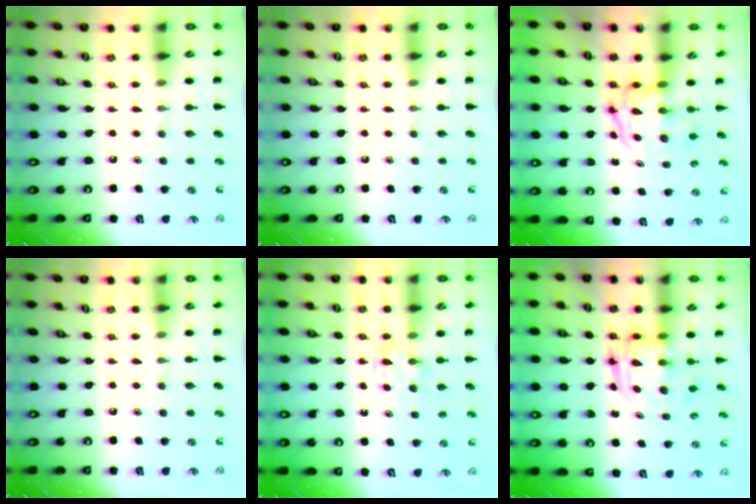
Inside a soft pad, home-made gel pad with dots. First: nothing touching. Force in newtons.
{"total": 0.0}
{"total": 3.8, "press": 3.7, "slide": 0.5}
{"total": 0.0}
{"total": 3.7, "press": 3.5, "slide": 1.3}
{"total": 3.0, "press": 3.0, "slide": 0.3}